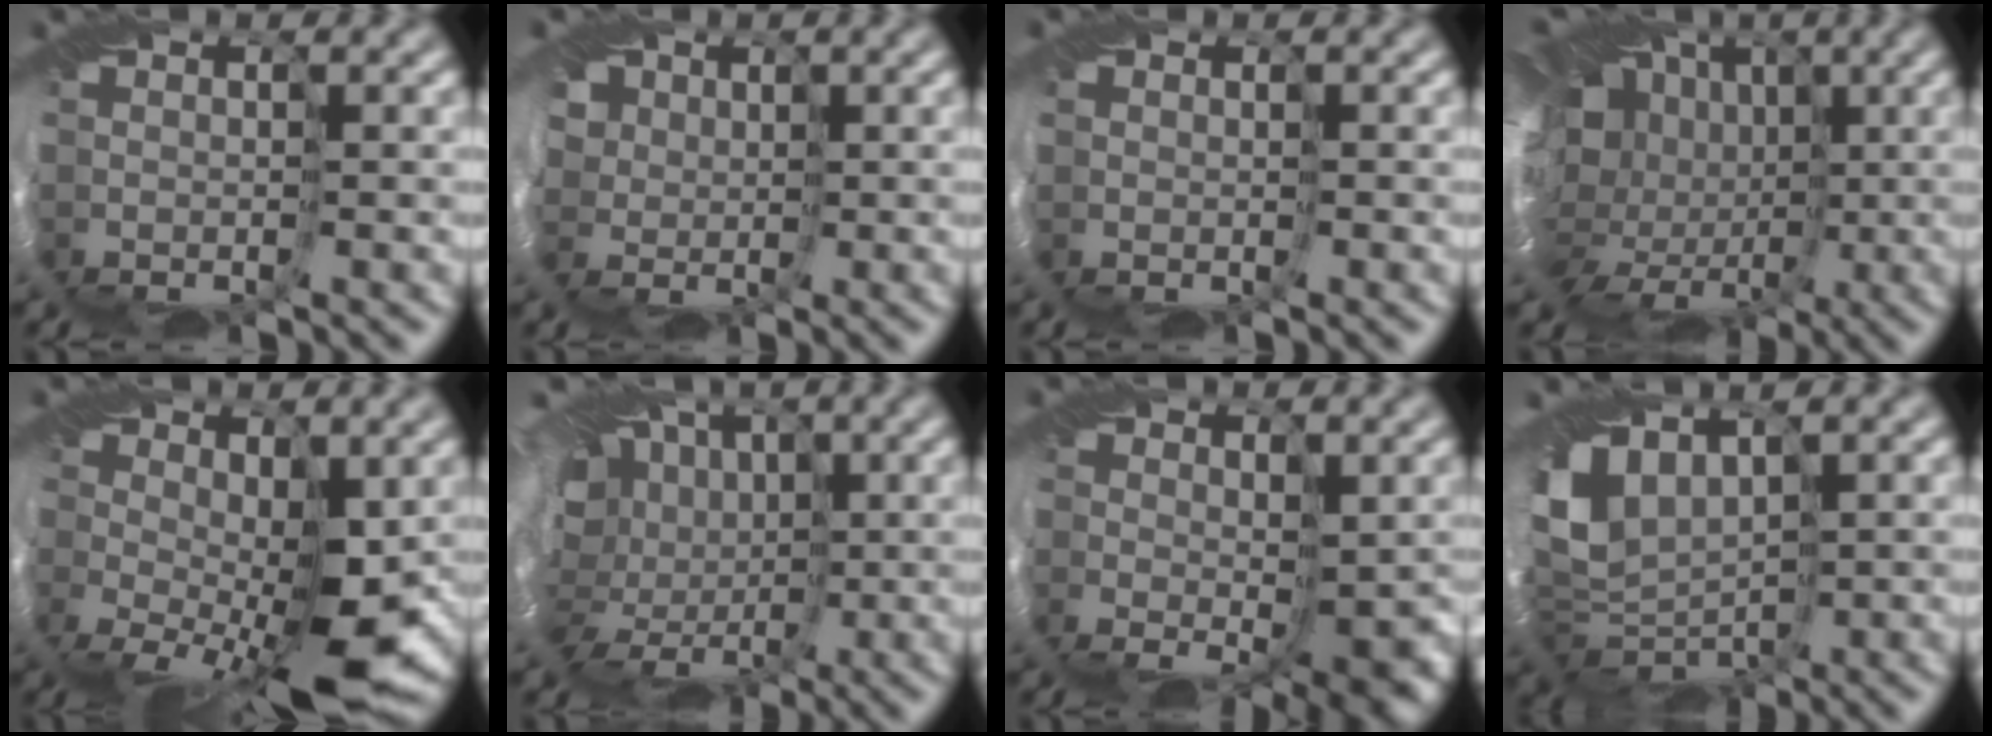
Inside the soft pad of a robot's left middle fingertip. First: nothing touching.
{"total": 6.9, "force": [3.0, 5.4, 3.1], "torque": [-0.062, 0.021, 0.034]}
{"total": 1.7, "force": [0.2, 1.6, 0.5], "torque": [-0.004, 0.000, 0.006]}
{"total": 18.2, "force": [-1.4, 14.6, 10.8], "torque": [-0.195, 0.002, -0.052]}
{"total": 7.5, "force": [-1.2, 3.5, 6.5], "torque": [-0.120, -0.028, -0.016]}
{"total": 16.2, "force": [1.0, 12.9, 9.7], "torque": [-0.182, 0.003, -0.004]}
{"total": 7.3, "force": [-0.6, 4.3, 5.8], "torque": [-0.097, -0.023, 0.003]}
{"total": 7.8, "force": [1.7, 5.6, 5.2], "torque": [-0.111, -0.018, 0.054]}